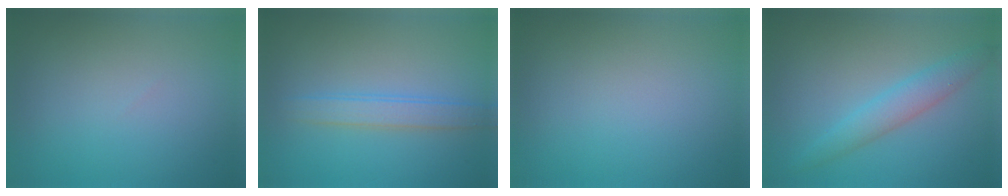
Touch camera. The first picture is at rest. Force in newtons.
{"total": 2.4, "press": 2.3, "slide": 0.2}
{"total": 0.0}
{"total": 2.8, "press": 2.8, "slide": 0.1}